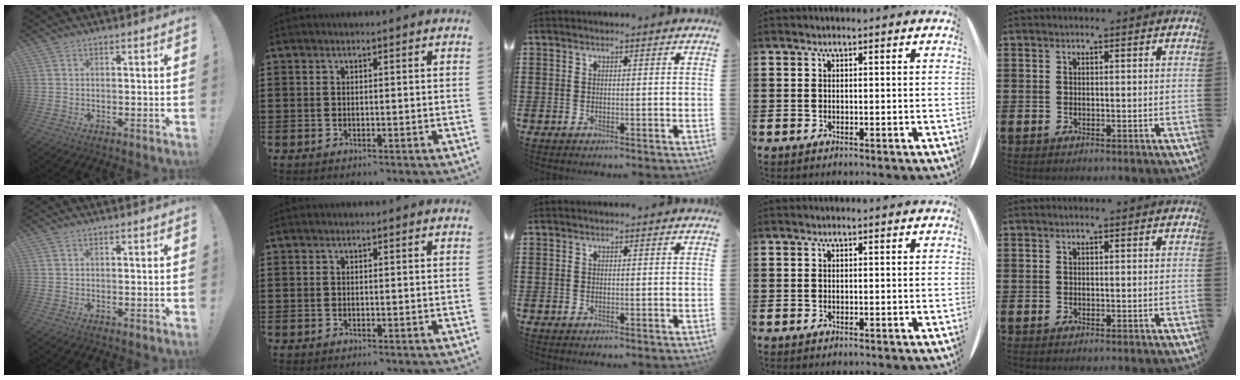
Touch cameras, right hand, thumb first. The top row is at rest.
{}